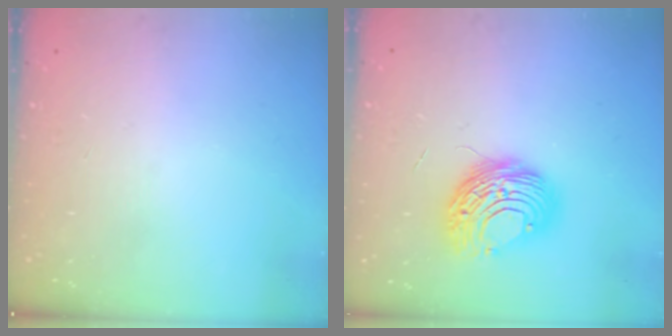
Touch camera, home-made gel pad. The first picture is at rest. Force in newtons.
{"total": 10.6, "press": 10.5, "slide": 1.5}